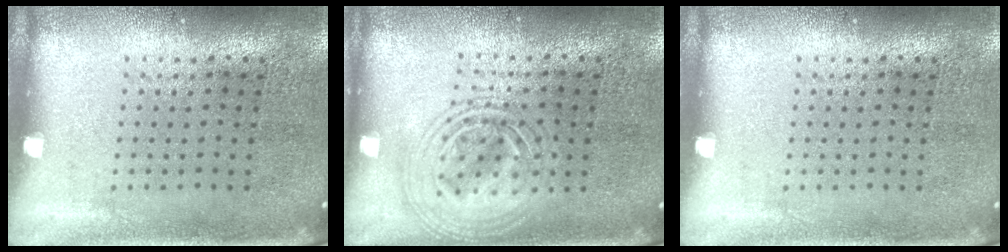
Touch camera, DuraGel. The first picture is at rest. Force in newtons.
{"total": 2.8, "press": 2.8, "slide": 0.4}
{"total": 0.0}